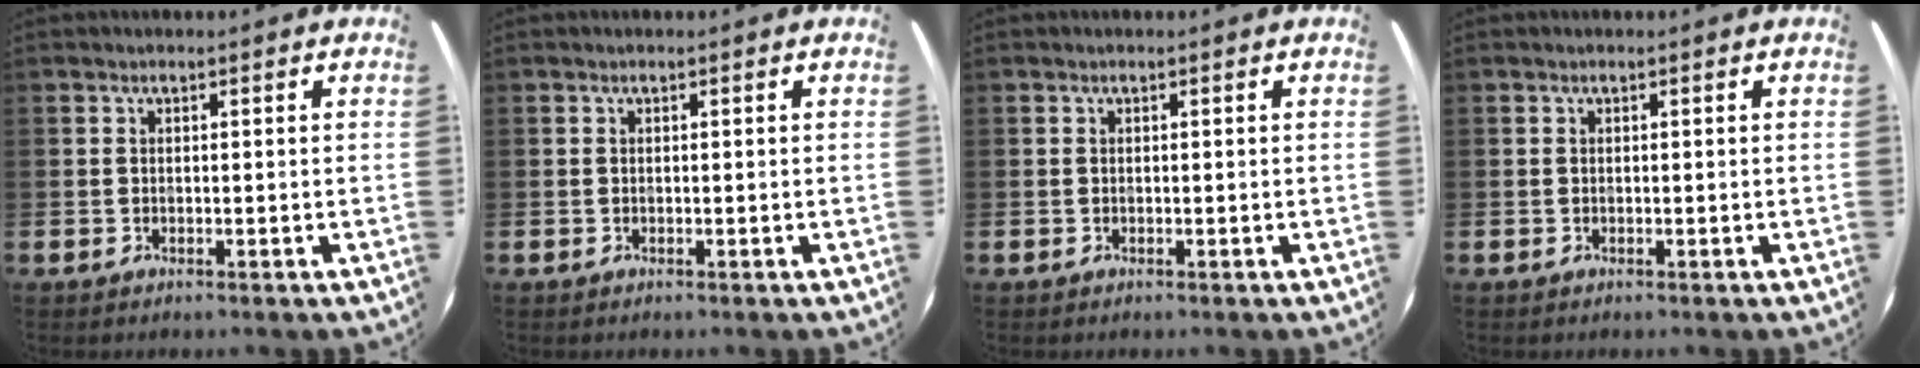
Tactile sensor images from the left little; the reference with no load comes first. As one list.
[{"total": 0.0}, {"total": 0.0}, {"total": 0.0}]